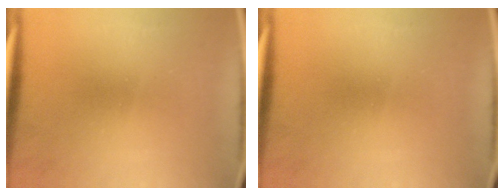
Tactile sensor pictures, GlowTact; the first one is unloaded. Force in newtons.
{"total": 0.0}